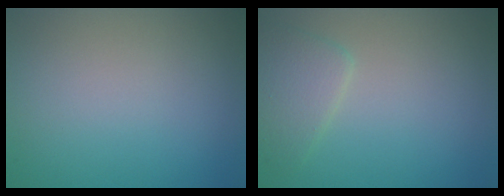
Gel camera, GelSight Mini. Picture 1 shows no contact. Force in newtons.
{"total": 2.4, "press": 2.4, "slide": 0.1}